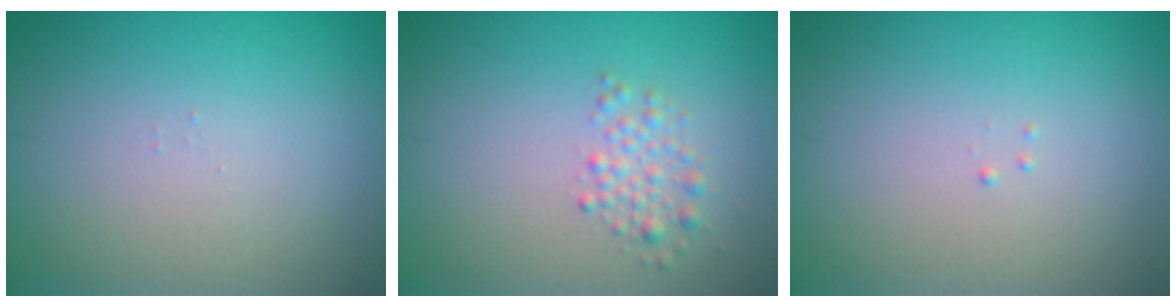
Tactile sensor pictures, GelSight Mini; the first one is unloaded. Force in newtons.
{"total": 1.7, "press": 1.7, "slide": 0.1}
{"total": 0.0}